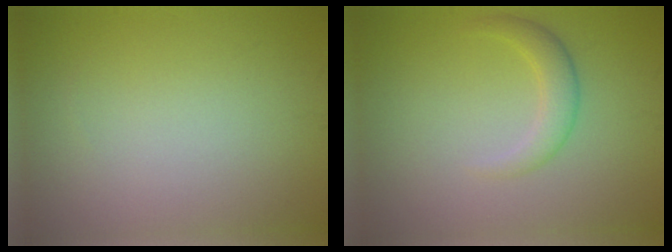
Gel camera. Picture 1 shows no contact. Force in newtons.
{"total": 2.3, "press": 2.3, "slide": 0.1}